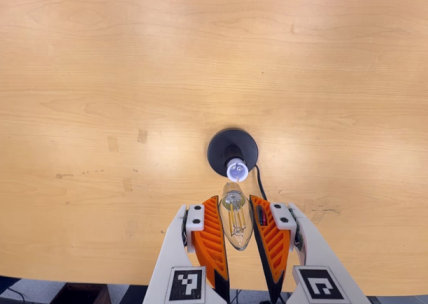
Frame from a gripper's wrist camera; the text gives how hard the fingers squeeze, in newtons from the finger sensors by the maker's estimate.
{"total": 12.5, "left": 13.3, "right": 11.7}